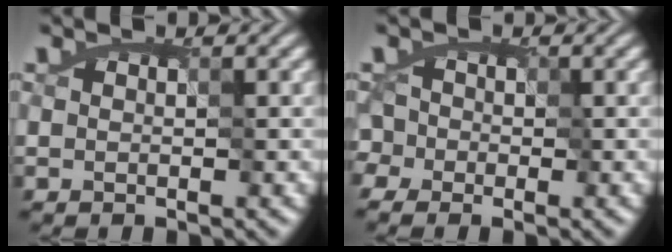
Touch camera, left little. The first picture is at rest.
{"total": 4.1, "force": [0.0, 3.5, 2.1], "torque": [-0.024, 0.023, -0.024]}